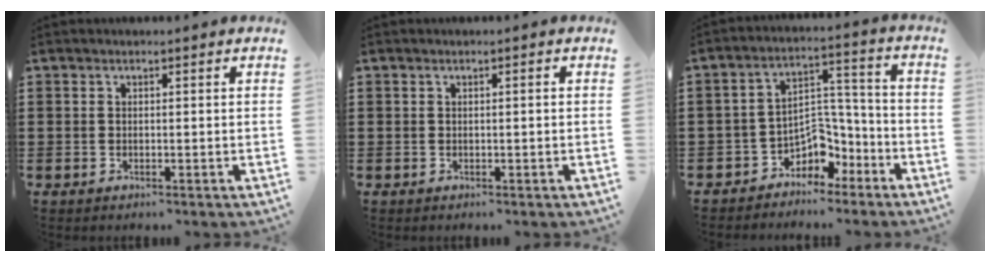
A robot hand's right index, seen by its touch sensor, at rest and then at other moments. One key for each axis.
{"total": 0.5, "fx": -0.2, "fy": -0.2, "fz": 0.4, "tx": -0.006, "ty": -0.003, "tz": -0.003}
{"total": 5.2, "fx": -3.0, "fy": 4.1, "fz": 1.5, "tx": -0.039, "ty": 0.005, "tz": -0.056}